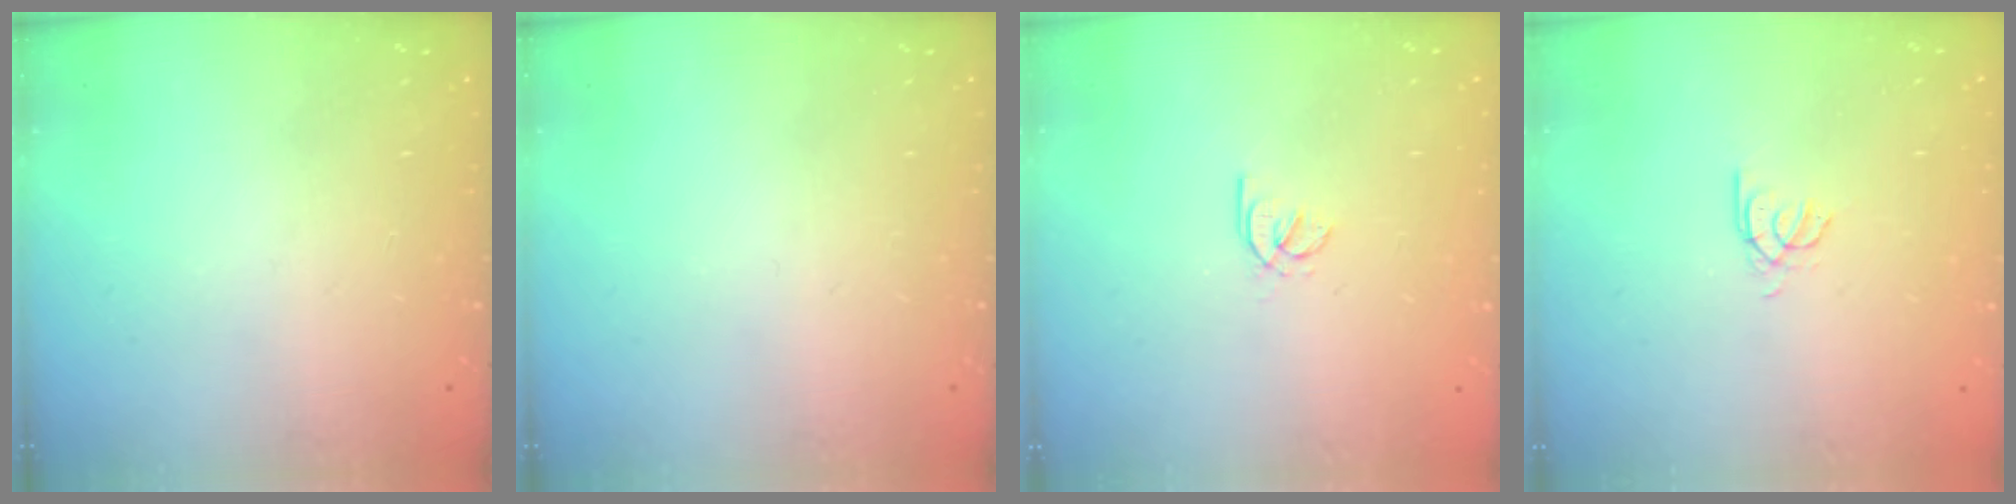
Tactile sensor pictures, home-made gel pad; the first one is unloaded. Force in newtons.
{"total": 0.0}
{"total": 1.7, "press": 1.7, "slide": 0.3}
{"total": 2.4, "press": 2.4, "slide": 0.4}